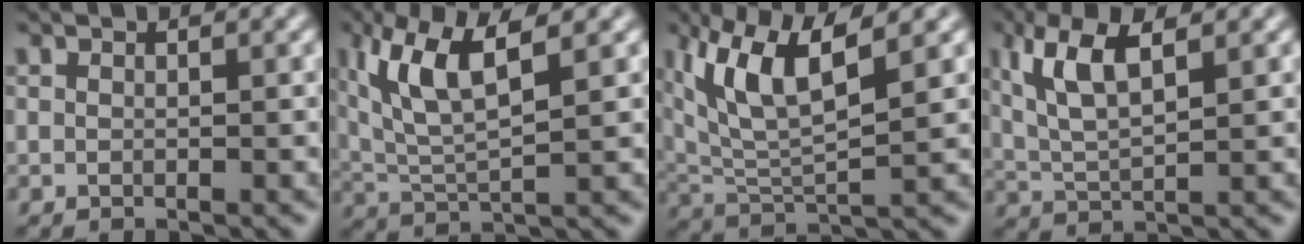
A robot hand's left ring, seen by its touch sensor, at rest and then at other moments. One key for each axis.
{"total": 6.8, "fx": 2.2, "fy": 2.5, "fz": 5.9, "tx": -0.129, "ty": 0.010, "tz": 0.042}
{"total": 7.3, "fx": 3.0, "fy": 2.5, "fz": 6.2, "tx": -0.135, "ty": 0.007, "tz": 0.056}
{"total": 5.9, "fx": 2.0, "fy": 2.4, "fz": 5.0, "tx": -0.106, "ty": 0.014, "tz": 0.038}